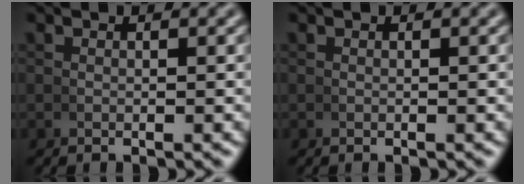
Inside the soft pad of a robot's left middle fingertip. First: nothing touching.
{"total": 0.0}